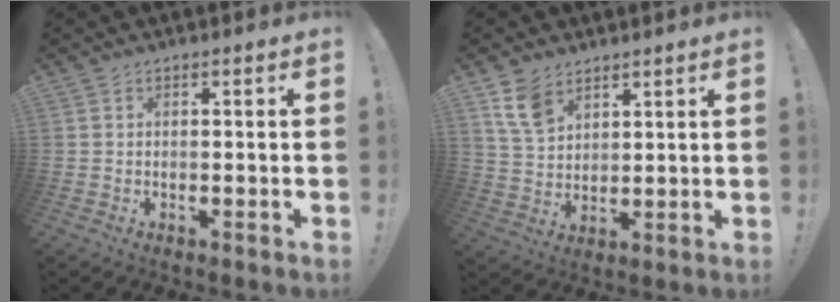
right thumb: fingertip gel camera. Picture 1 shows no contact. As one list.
[{"total": 9.0, "force": [5.7, 5.4, 4.3], "torque": [-0.081, -0.019, 0.116]}]